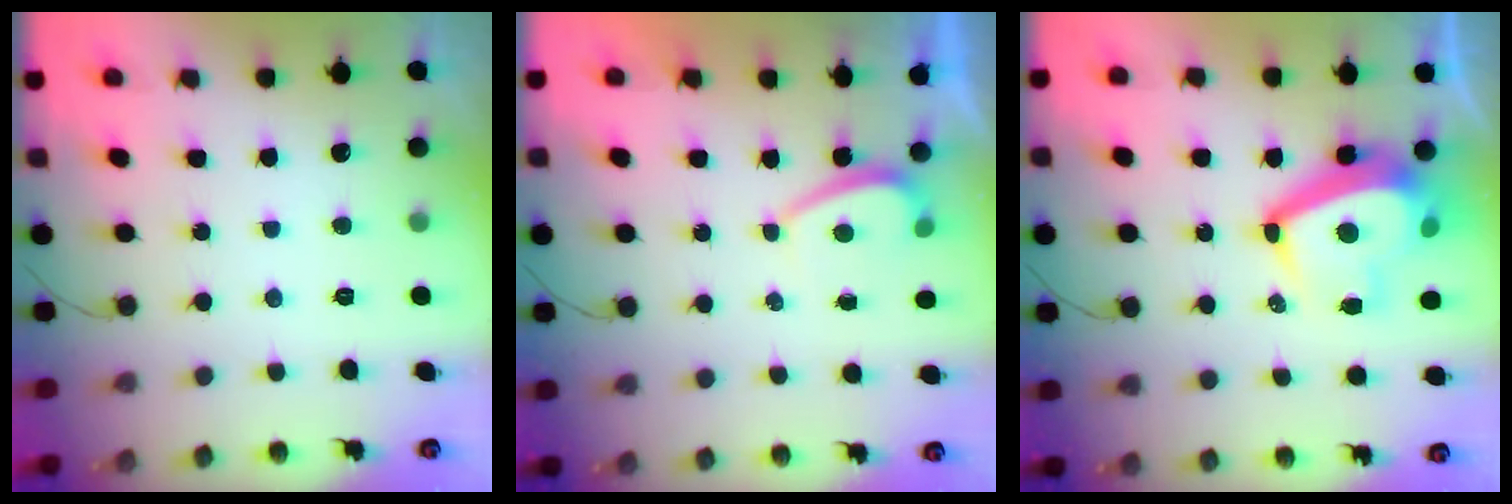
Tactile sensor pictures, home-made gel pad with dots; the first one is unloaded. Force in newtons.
{"total": 0.9, "press": 0.7, "slide": 0.5}
{"total": 11.4, "press": 11.2, "slide": 2.3}